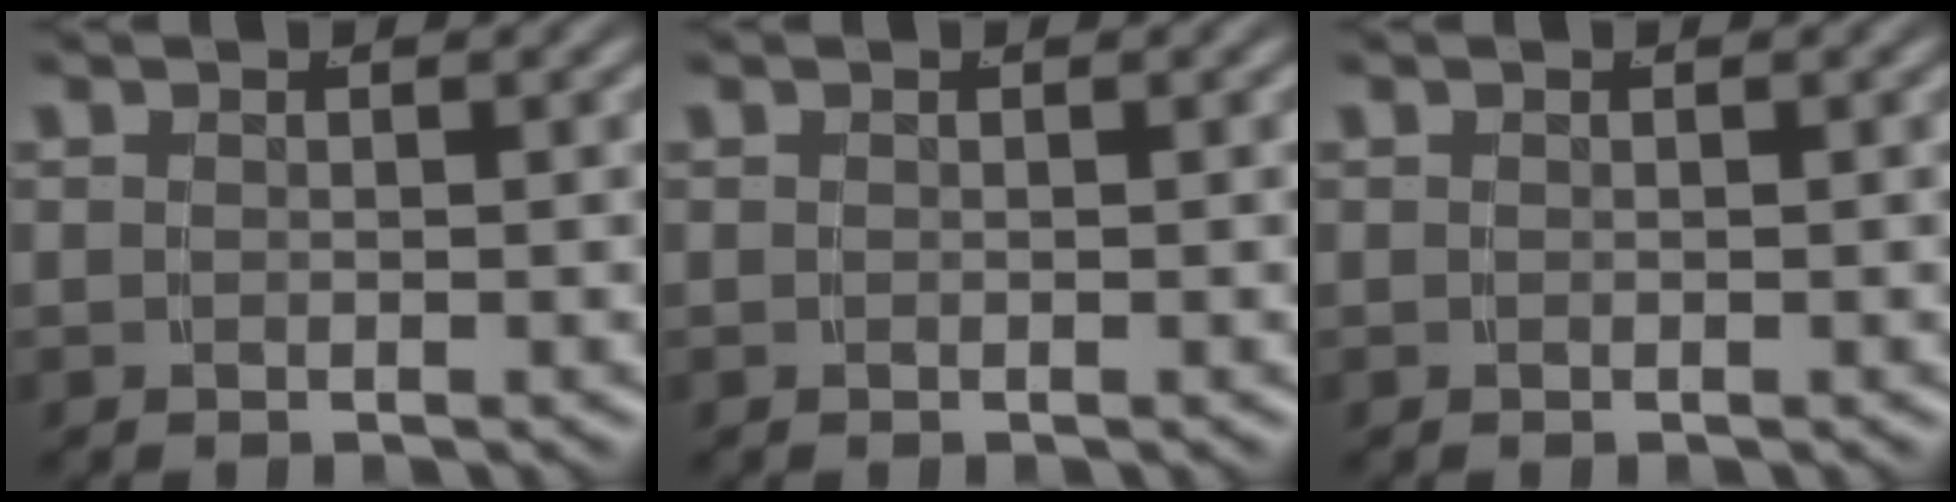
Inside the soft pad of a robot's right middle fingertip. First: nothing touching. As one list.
[{"total": 0.0}, {"total": 0.0}]